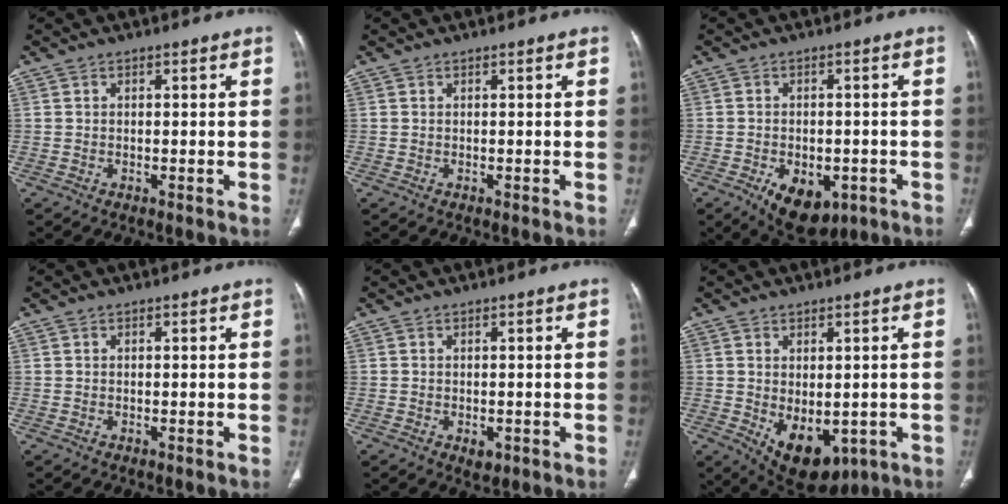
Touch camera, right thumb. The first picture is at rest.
{"total": 0.0}
{"total": 10.1, "force": [-4.6, 6.1, 6.6], "torque": [-0.079, 0.008, -0.054]}
{"total": 0.0}
{"total": 1.8, "force": [-0.7, 1.1, 1.3], "torque": [-0.016, -0.003, -0.003]}
{"total": 10.7, "force": [-2.7, 6.4, 8.2], "torque": [-0.098, -0.008, -0.014]}